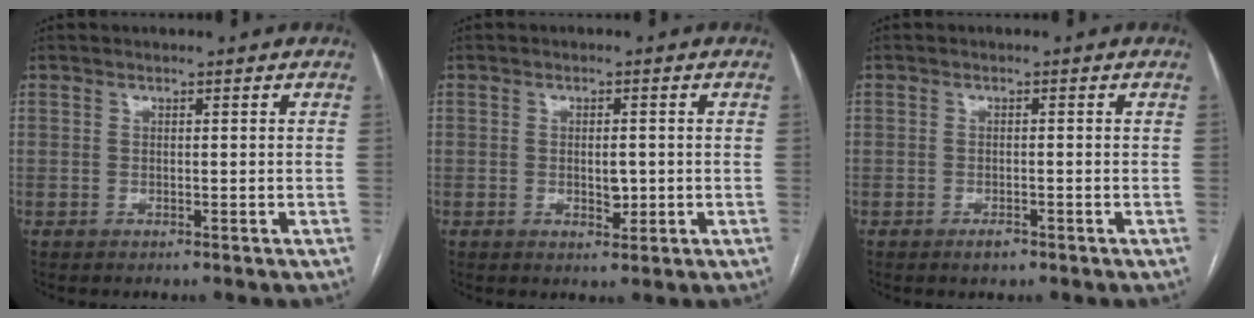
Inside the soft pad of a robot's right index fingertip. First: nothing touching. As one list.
[{"total": 2.7, "force": [-0.2, 1.3, 2.4], "torque": [-0.039, -0.001, 0.000]}, {"total": 1.6, "force": [-1.1, 0.7, 1.0], "torque": [-0.015, 0.001, -0.013]}]